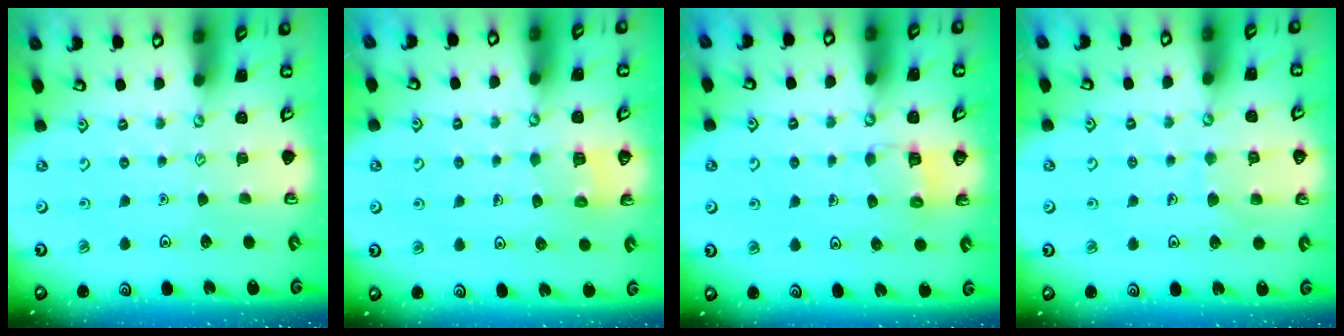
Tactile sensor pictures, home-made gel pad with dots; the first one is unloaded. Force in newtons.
{"total": 3.9, "press": 3.9, "slide": 0.4}
{"total": 5.4, "press": 5.4, "slide": 0.2}
{"total": 6.4, "press": 6.4, "slide": 0.4}